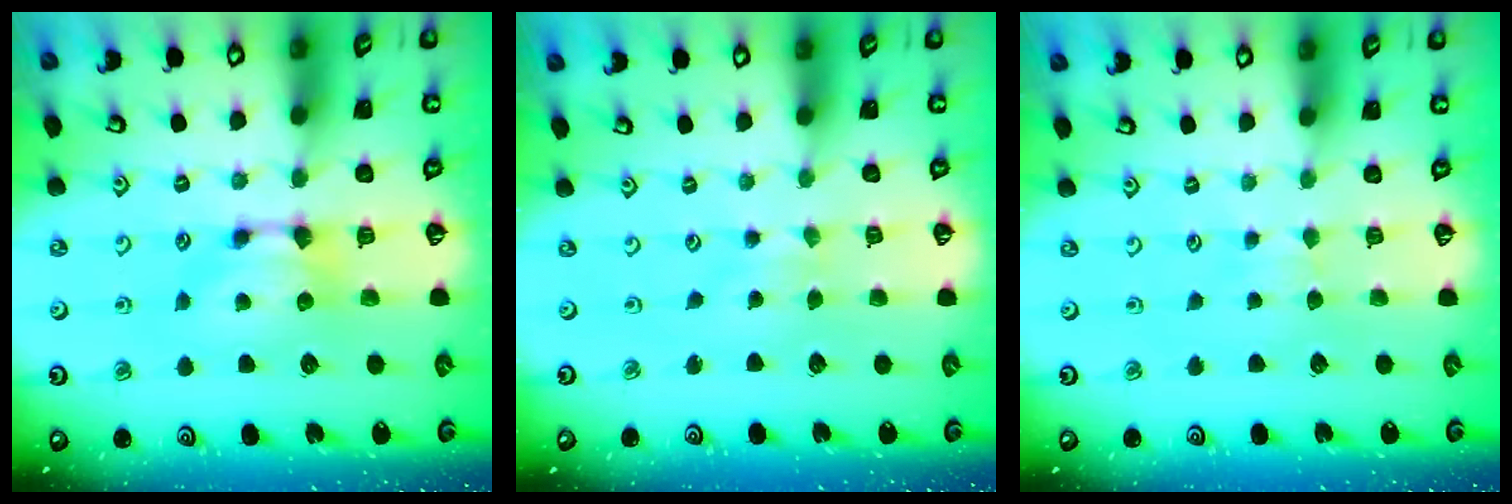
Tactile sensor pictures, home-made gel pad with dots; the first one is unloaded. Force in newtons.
{"total": 2.0, "press": 2.0, "slide": 0.1}
{"total": 2.5, "press": 2.5, "slide": 0.3}